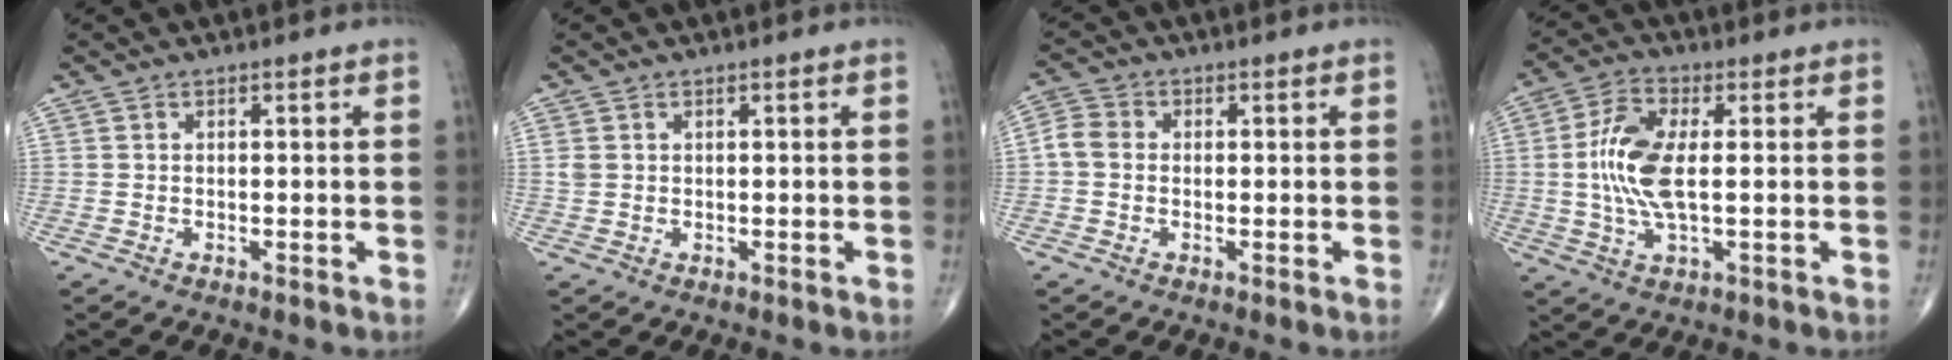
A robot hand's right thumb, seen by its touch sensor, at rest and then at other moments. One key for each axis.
{"total": 1.4, "fx": 0.4, "fy": 1.1, "fz": 0.7, "tx": -0.014, "ty": 0.001, "tz": 0.011}
{"total": 3.9, "fx": -0.2, "fy": 3.3, "fz": 2.1, "tx": -0.040, "ty": 0.012, "tz": -0.011}
{"total": 10.2, "fx": 0.3, "fy": 4.0, "fz": 9.4, "tx": -0.209, "ty": 0.001, "tz": 0.004}